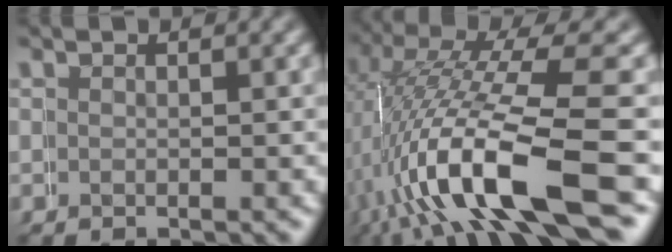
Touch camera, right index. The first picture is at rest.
{"total": 12.8, "force": [-1.5, 4.9, 11.7], "torque": [-0.220, -0.014, -0.008]}